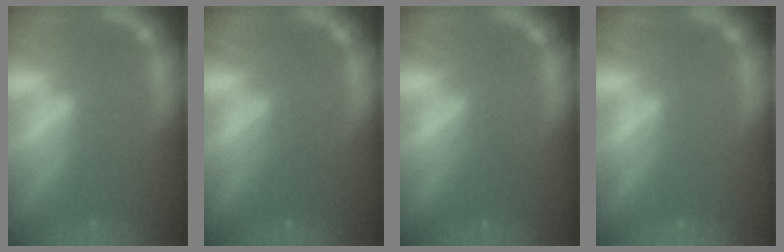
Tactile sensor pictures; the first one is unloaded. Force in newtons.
{"total": 2.0}
{"total": 2.0}
{"total": 0.0}